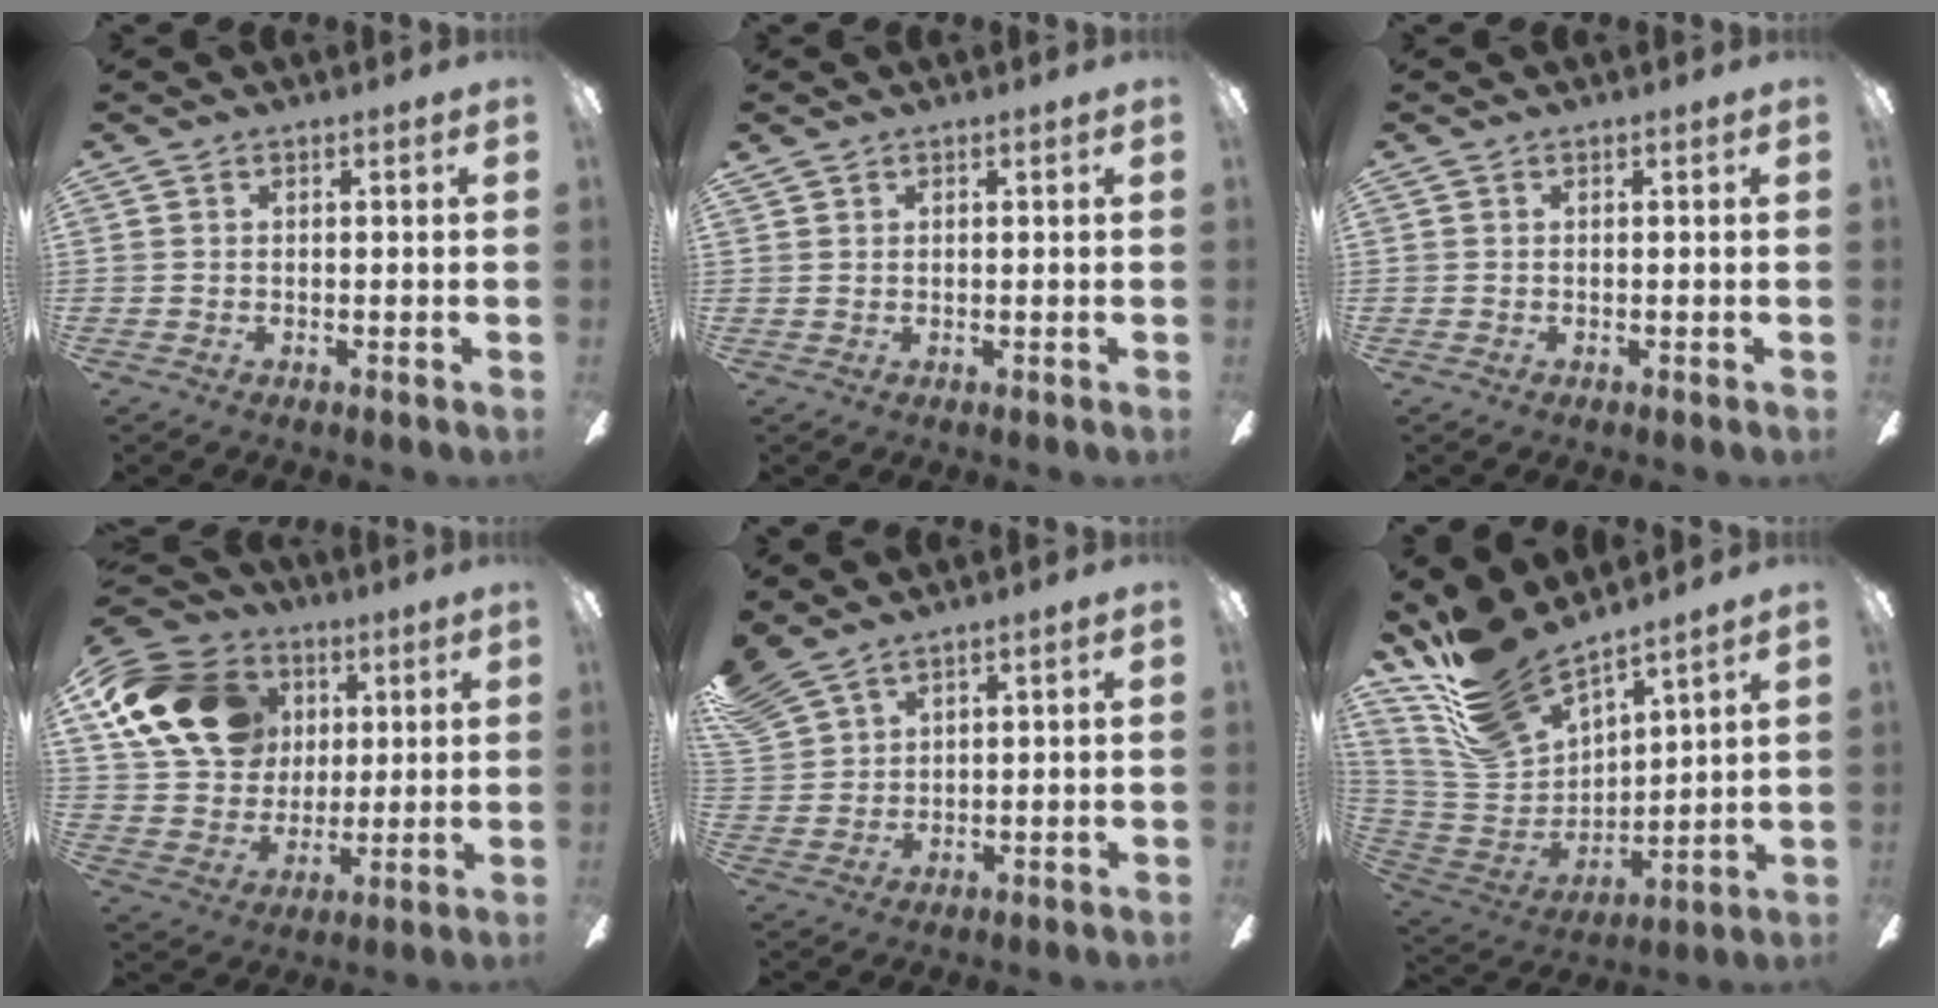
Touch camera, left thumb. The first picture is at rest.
{"total": 0.7, "force": [0.6, 0.3, -0.1], "torque": [0.001, 0.000, 0.011]}
{"total": 0.0}
{"total": 19.6, "force": [7.4, 15.1, 10.0], "torque": [-0.193, -0.001, 0.143]}
{"total": 6.5, "force": [5.7, 2.5, 1.9], "torque": [-0.055, -0.020, 0.112]}
{"total": 17.6, "force": [14.6, 6.4, 7.5], "torque": [-0.188, -0.102, 0.273]}